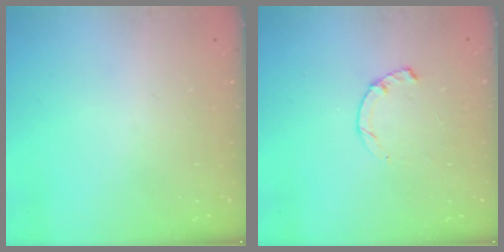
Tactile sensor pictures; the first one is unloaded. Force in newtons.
{"total": 2.3, "press": 2.3, "slide": 0.4}